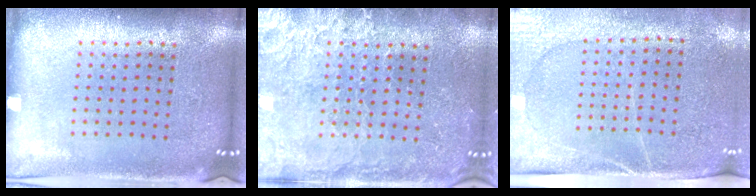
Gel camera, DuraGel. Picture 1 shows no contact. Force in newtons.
{"total": 3.3, "press": 3.2, "slide": 0.9}
{"total": 2.9, "press": 2.5, "slide": 1.4}